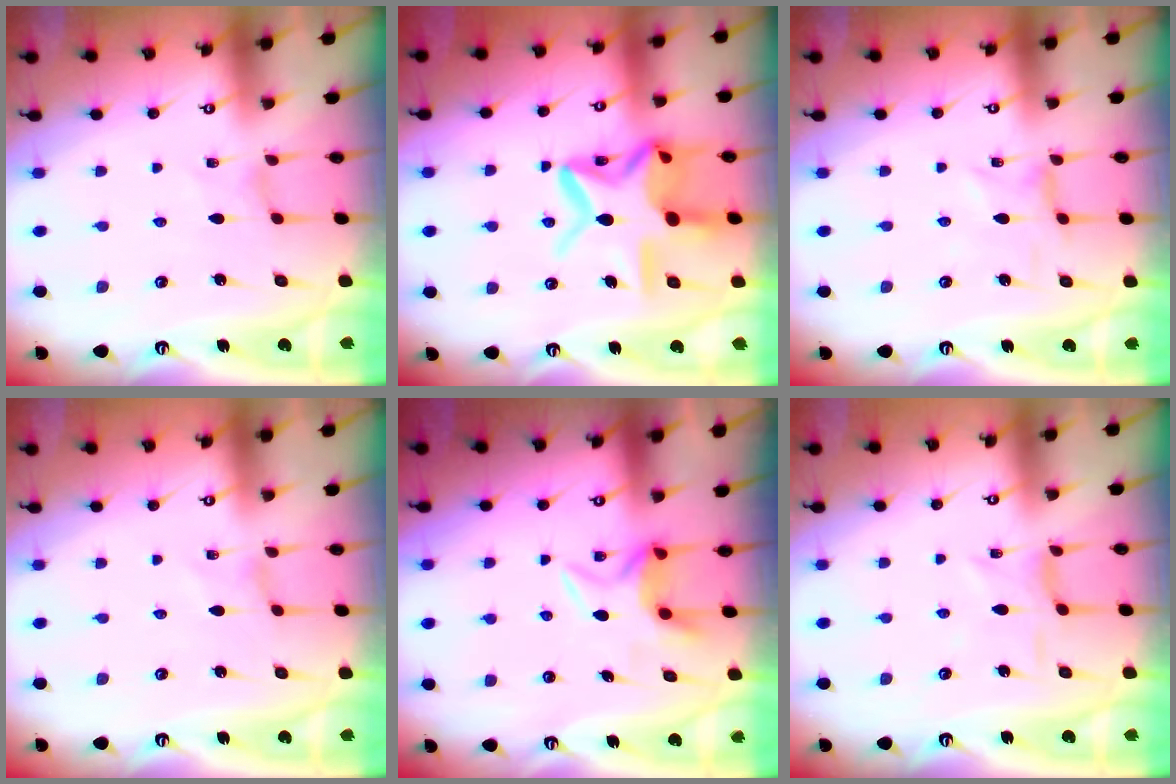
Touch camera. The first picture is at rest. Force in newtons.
{"total": 17.6, "press": 17.5, "slide": 1.5}
{"total": 0.0}
{"total": 0.7, "press": 0.6, "slide": 0.1}
{"total": 5.4, "press": 5.4, "slide": 0.6}
{"total": 2.3, "press": 2.3, "slide": 0.5}